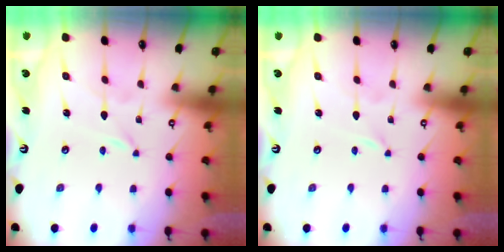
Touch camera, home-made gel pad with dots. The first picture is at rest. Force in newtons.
{"total": 0.0}